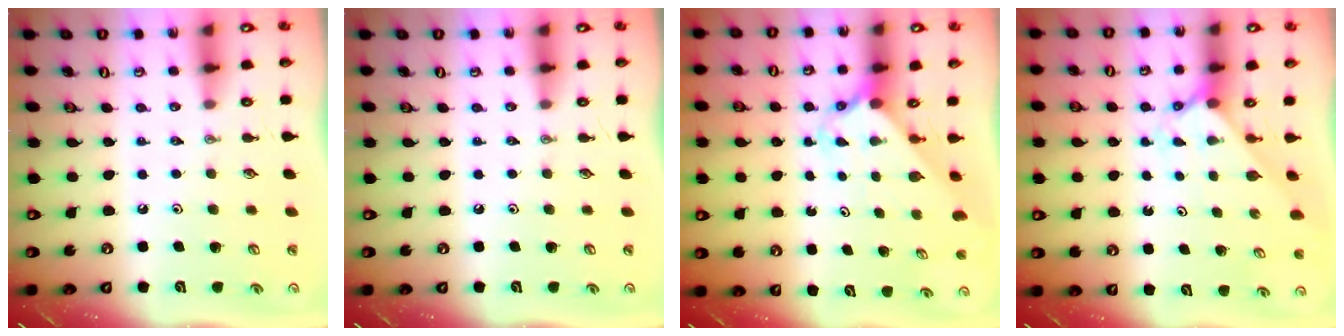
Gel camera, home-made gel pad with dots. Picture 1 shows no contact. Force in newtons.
{"total": 0.0}
{"total": 2.5, "press": 2.5, "slide": 0.3}
{"total": 2.1, "press": 2.1, "slide": 0.2}